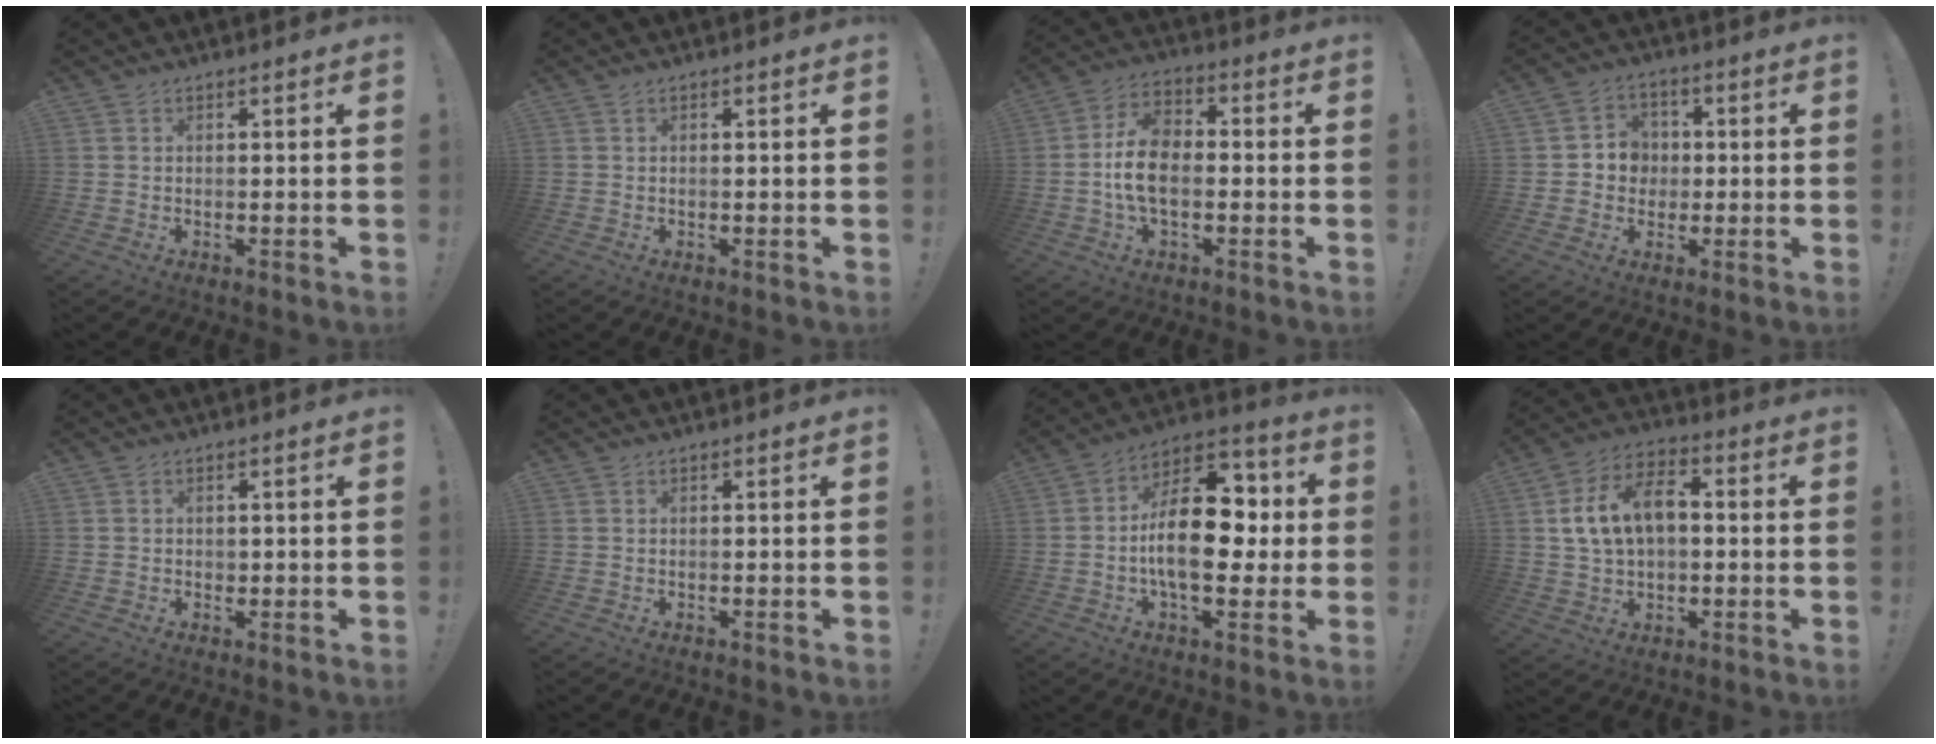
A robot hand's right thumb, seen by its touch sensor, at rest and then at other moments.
{"total": 0.7, "force": [0.6, -0.2, 0.2], "torque": [0.002, -0.002, 0.009]}
{"total": 11.4, "force": [-1.9, 7.2, 8.7], "torque": [-0.163, 0.010, -0.034]}
{"total": 6.8, "force": [-0.3, 6.5, 1.9], "torque": [-0.032, 0.005, -0.001]}
{"total": 0.8, "force": [0.3, 0.7, 0.2], "torque": [0.006, -0.002, 0.004]}
{"total": 0.0}
{"total": 20.2, "force": [-1.3, 11.3, 16.7], "torque": [-0.260, 0.017, -0.019]}
{"total": 13.1, "force": [2.2, 8.5, 9.8], "torque": [-0.153, 0.010, 0.043]}